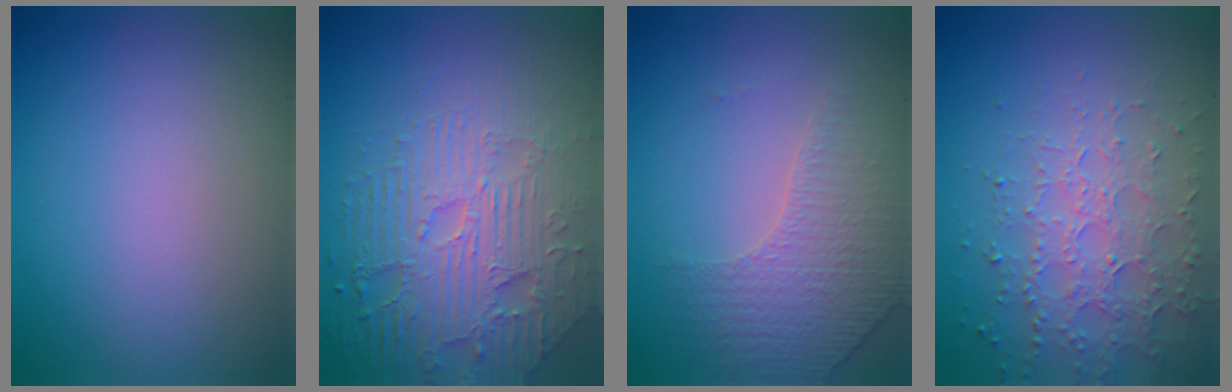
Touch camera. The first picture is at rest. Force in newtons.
{"total": 6.9, "press": 5.3, "slide": 4.4}
{"total": 4.4, "press": 3.0, "slide": 3.3}
{"total": 4.0, "press": 4.0, "slide": 0.3}